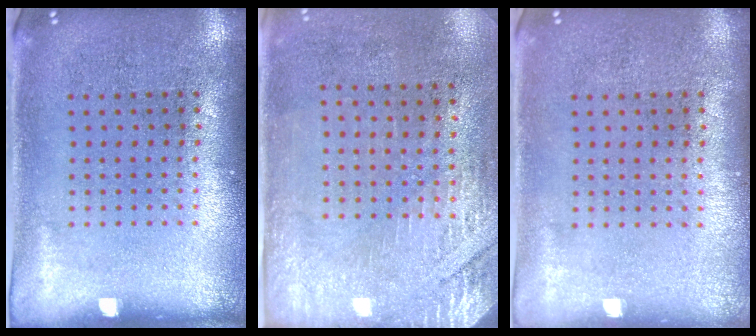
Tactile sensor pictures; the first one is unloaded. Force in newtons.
{"total": 2.9, "press": 2.5, "slide": 1.5}
{"total": 0.0}